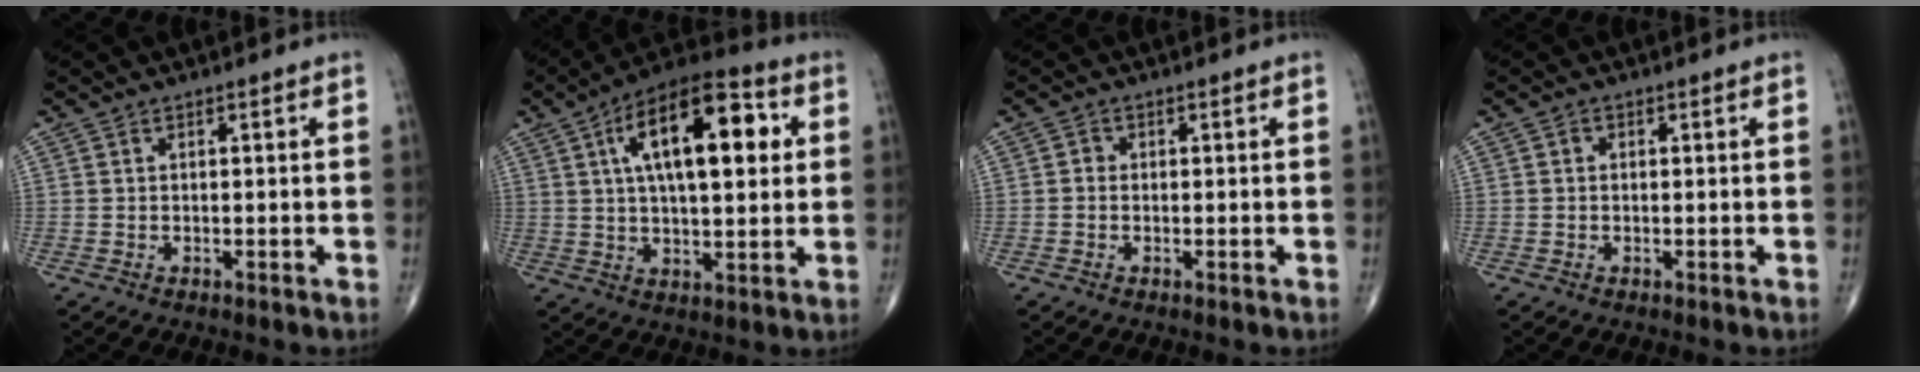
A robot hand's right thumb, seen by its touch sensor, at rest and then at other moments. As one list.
[{"total": 19.1, "force": [5.1, 8.2, 16.5], "torque": [-0.242, 0.013, 0.072]}, {"total": 1.2, "force": [-0.2, 1.0, 0.5], "torque": [-0.001, 0.003, -0.006]}, {"total": 0.9, "force": [0.0, 0.8, 0.4], "torque": [-0.002, 0.002, -0.003]}]